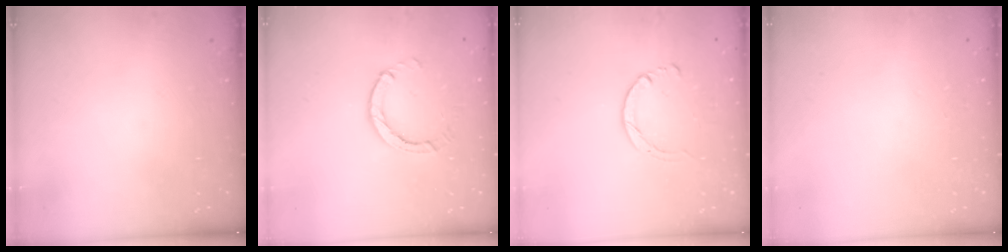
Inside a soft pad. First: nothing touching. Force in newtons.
{"total": 2.9, "press": 2.9, "slide": 0.5}
{"total": 2.9, "press": 2.8, "slide": 0.4}
{"total": 2.6, "press": 2.6, "slide": 0.2}